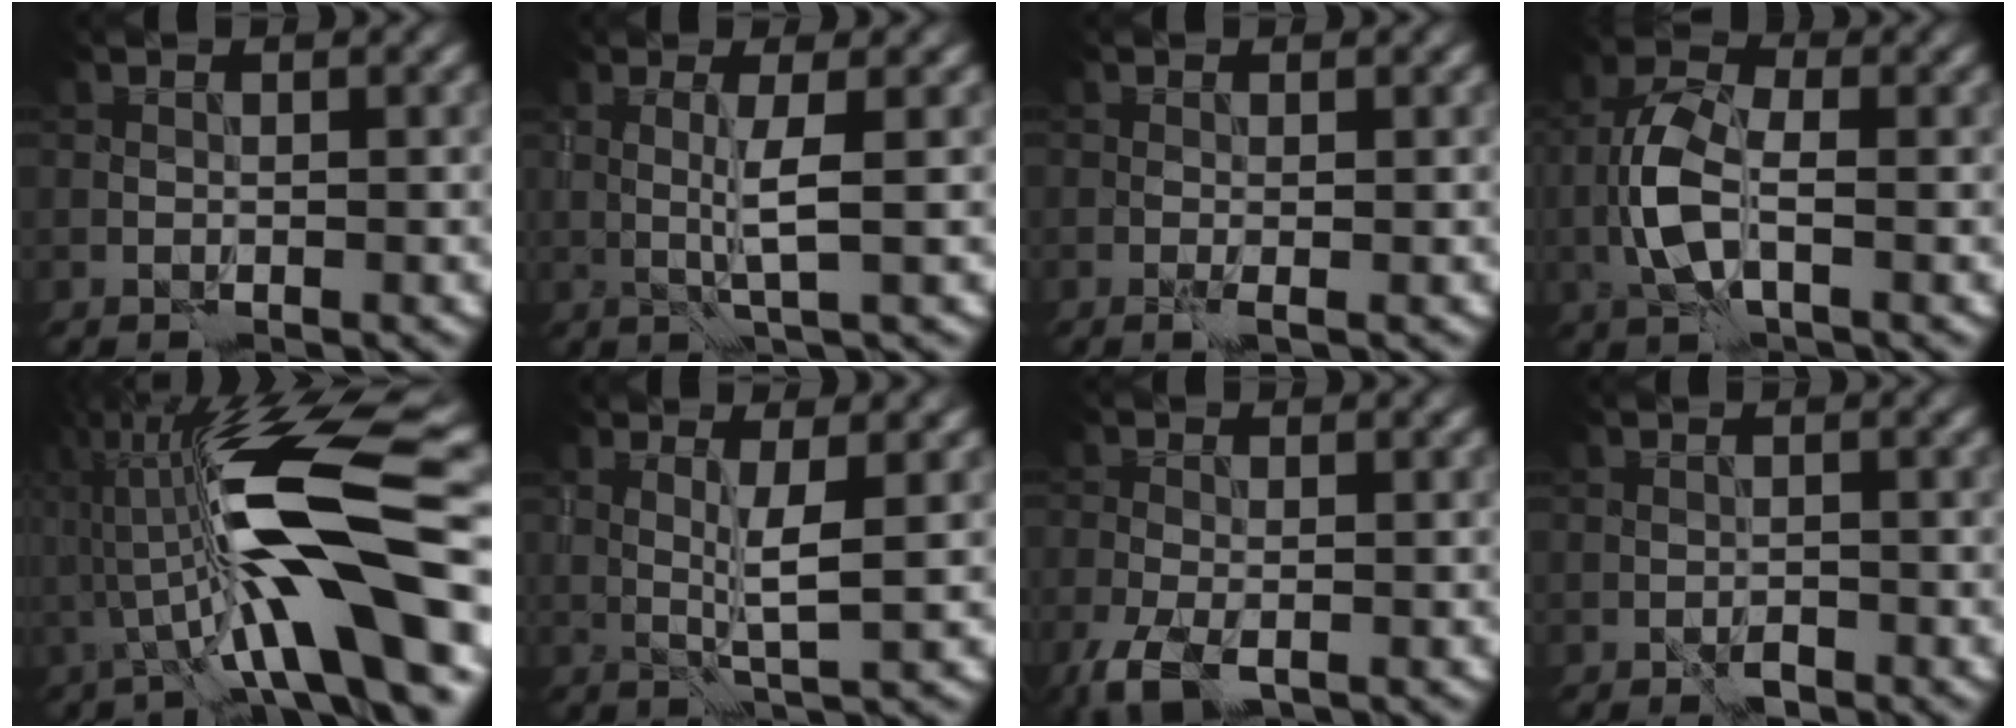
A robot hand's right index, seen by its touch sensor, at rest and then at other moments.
{"total": 2.4, "force": [0.7, -0.1, 2.3], "torque": [-0.047, -0.007, 0.012]}
{"total": 0.6, "force": [0.0, -0.1, 0.6], "torque": [-0.014, -0.005, -0.002]}
{"total": 4.6, "force": [-0.8, 2.1, 4.1], "torque": [-0.090, 0.002, -0.020]}
{"total": 14.5, "force": [0.4, 3.2, 14.1], "torque": [-0.233, 0.021, 0.003]}
{"total": 2.5, "force": [1.0, -0.1, 2.3], "torque": [-0.046, -0.008, 0.020]}
{"total": 3.9, "force": [-2.5, 1.5, 2.6], "torque": [-0.059, -0.017, -0.051]}
{"total": 1.0, "force": [-0.7, 0.4, 0.6], "torque": [-0.008, 0.001, -0.013]}